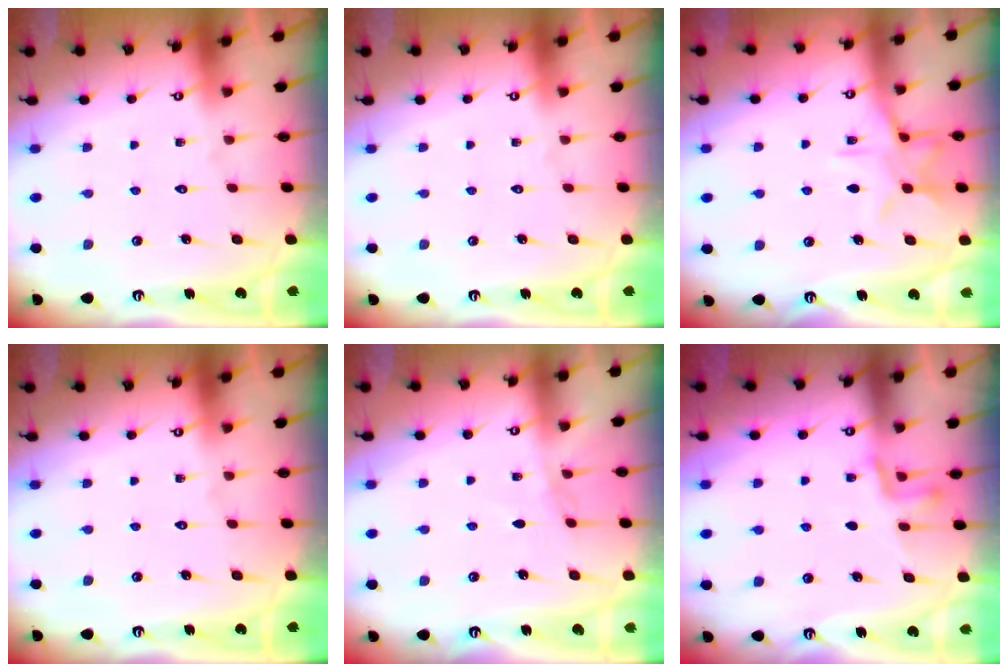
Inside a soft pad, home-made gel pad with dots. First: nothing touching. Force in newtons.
{"total": 0.0}
{"total": 10.4, "press": 10.4, "slide": 0.7}
{"total": 0.0}
{"total": 4.6, "press": 4.5, "slide": 0.7}
{"total": 3.9, "press": 3.8, "slide": 0.9}